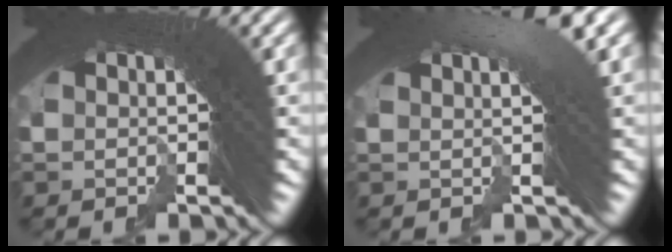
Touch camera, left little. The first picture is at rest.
{"total": 4.0, "force": [2.1, 0.6, 3.3], "torque": [-0.033, 0.014, 0.024]}